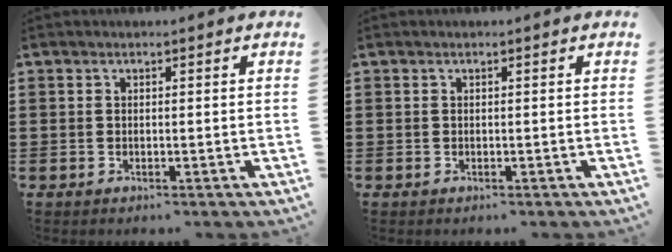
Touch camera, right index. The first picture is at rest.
{"total": 0.0}